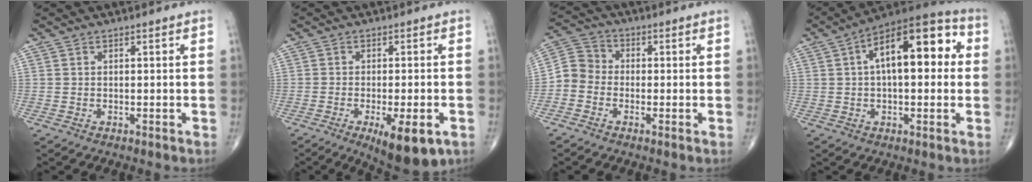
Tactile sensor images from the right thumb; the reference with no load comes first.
{"total": 10.5, "force": [-4.6, 3.4, 8.8], "torque": [-0.119, -0.007, -0.060]}
{"total": 5.2, "force": [-1.6, 4.5, 2.0], "torque": [-0.023, 0.020, -0.051]}
{"total": 17.4, "force": [3.4, 7.9, 15.1], "torque": [-0.199, 0.032, 0.039]}